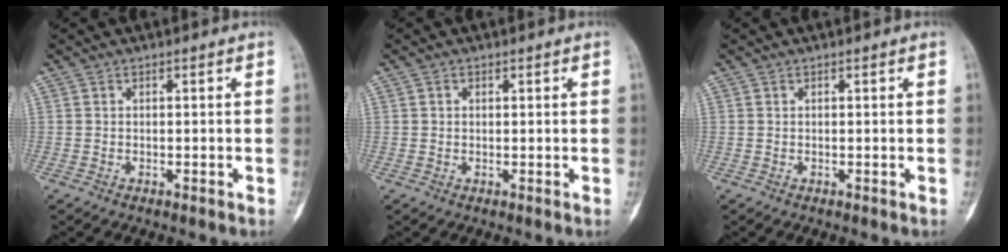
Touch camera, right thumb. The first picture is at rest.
{"total": 0.7, "force": [0.2, 0.6, 0.2], "torque": [0.007, 0.002, 0.000]}
{"total": 0.0}